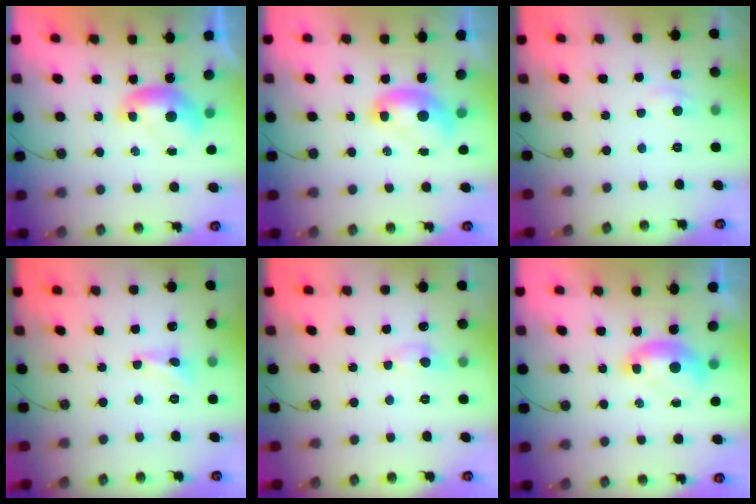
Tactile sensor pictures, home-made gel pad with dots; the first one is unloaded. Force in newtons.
{"total": 2.2, "press": 2.2, "slide": 0.2}
{"total": 1.3, "press": 1.2, "slide": 0.5}
{"total": 2.4, "press": 2.3, "slide": 0.5}
{"total": 0.6, "press": 0.2, "slide": 0.5}
{"total": 1.5, "press": 1.3, "slide": 0.7}